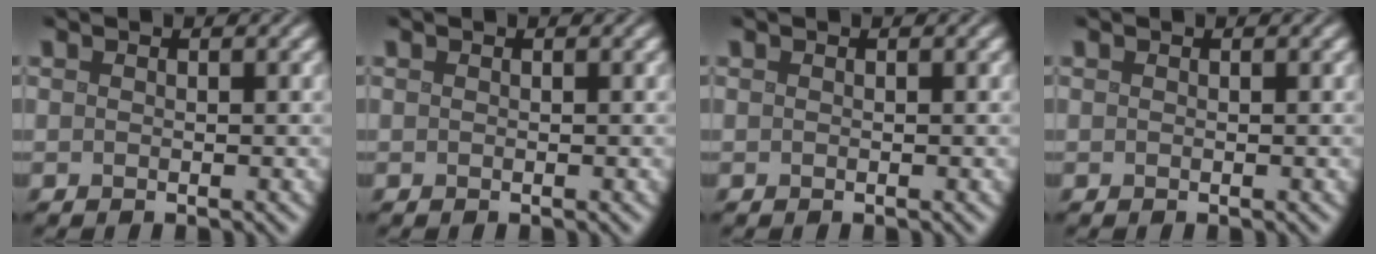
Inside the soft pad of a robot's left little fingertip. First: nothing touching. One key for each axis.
{"total": 0.0}
{"total": 0.0}
{"total": 0.0}